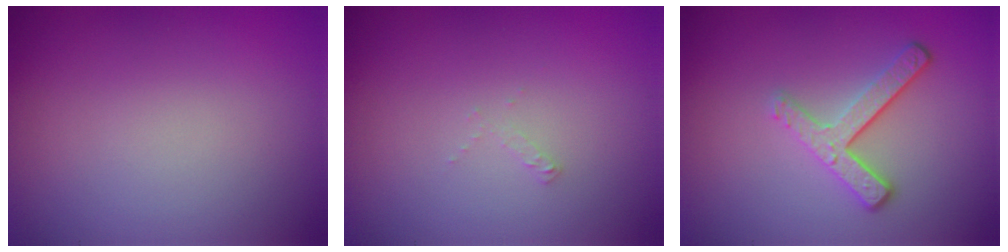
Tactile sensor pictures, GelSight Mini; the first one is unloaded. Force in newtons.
{"total": 0.5, "press": 0.5, "slide": 0.1}
{"total": 3.4, "press": 2.5, "slide": 2.3}